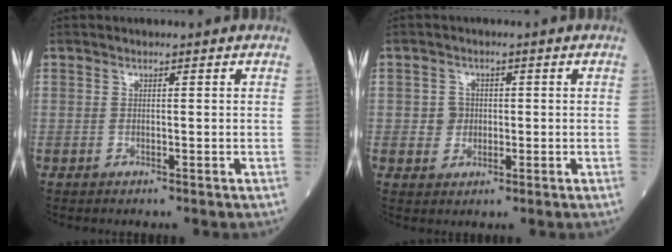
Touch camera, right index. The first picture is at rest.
{"total": 2.7, "force": [0.0, 2.6, 0.7], "torque": [-0.004, 0.006, 0.002]}